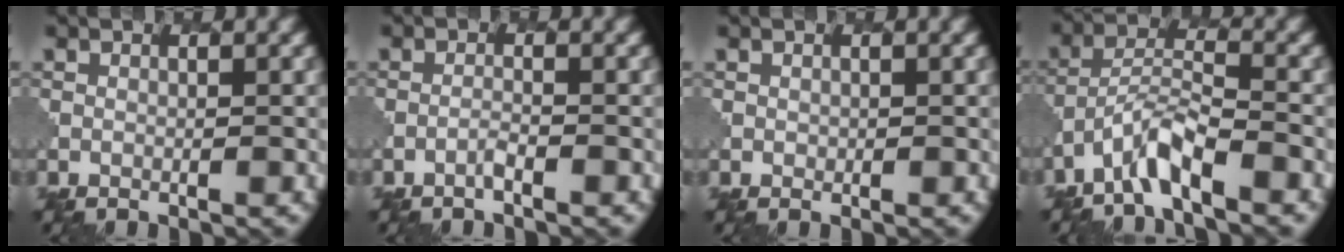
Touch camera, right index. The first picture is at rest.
{"total": 0.5, "force": [-0.4, 0.0, 0.3], "torque": [-0.005, 0.003, -0.012]}
{"total": 0.6, "force": [0.2, 0.6, 0.2], "torque": [-0.003, -0.006, 0.007]}
{"total": 3.8, "force": [-2.9, 0.6, 2.4], "torque": [-0.048, 0.007, -0.062]}